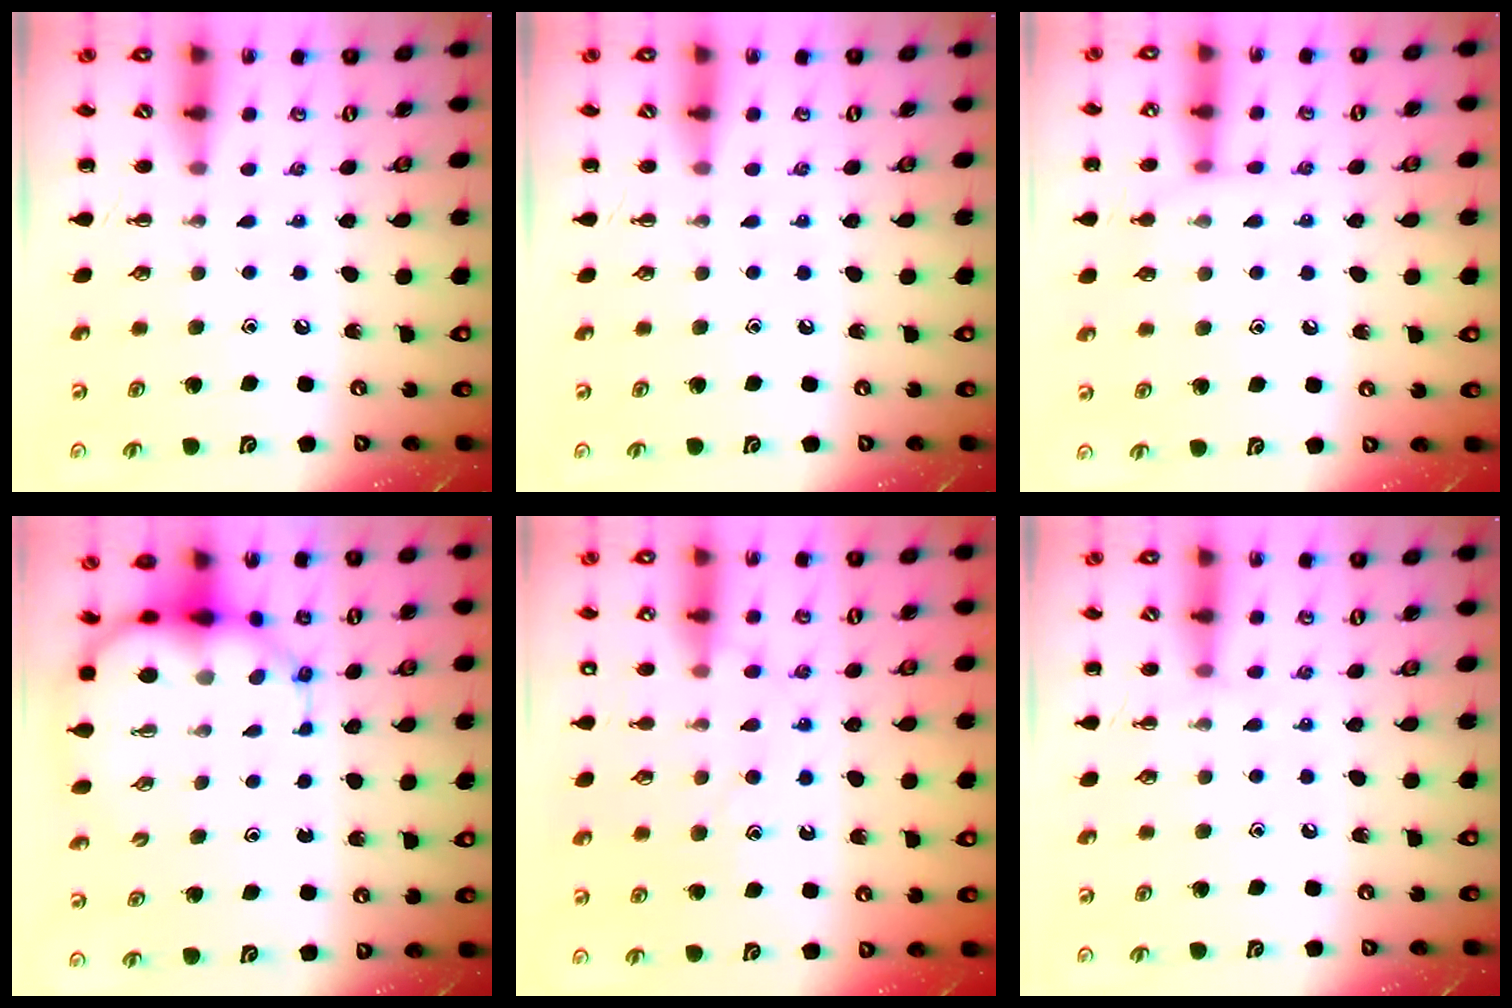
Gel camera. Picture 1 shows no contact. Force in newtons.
{"total": 0.0}
{"total": 5.5, "press": 5.3, "slide": 1.5}
{"total": 7.2, "press": 6.8, "slide": 2.2}
{"total": 13.5, "press": 13.4, "slide": 0.8}
{"total": 6.1, "press": 5.8, "slide": 2.0}